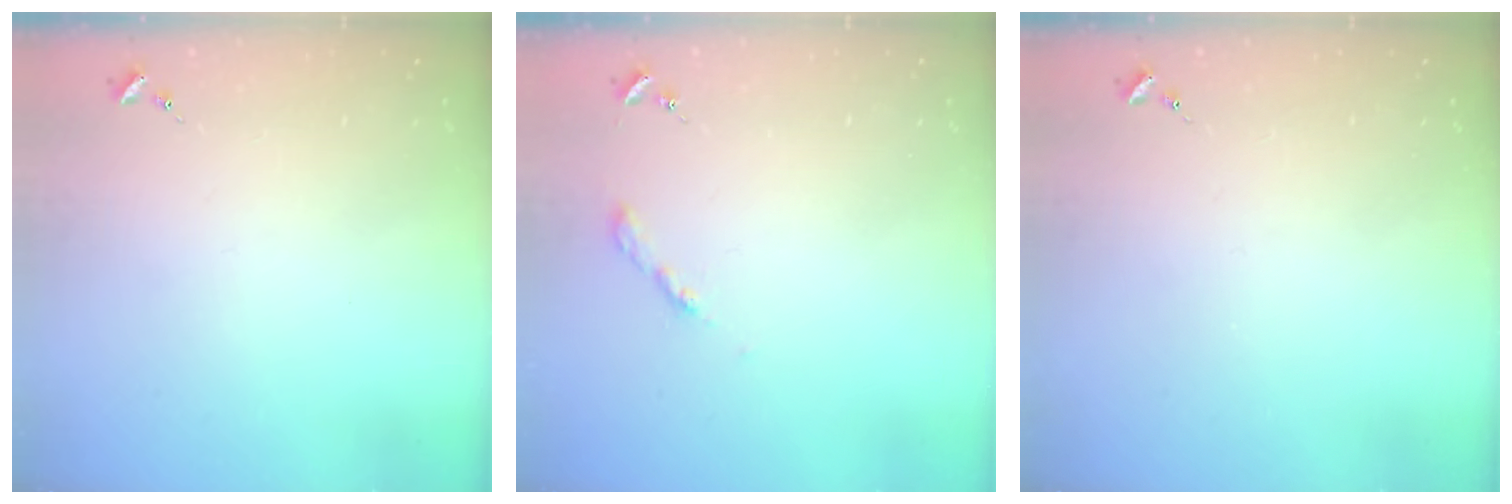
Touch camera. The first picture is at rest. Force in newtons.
{"total": 3.1, "press": 3.1, "slide": 0.2}
{"total": 0.0}